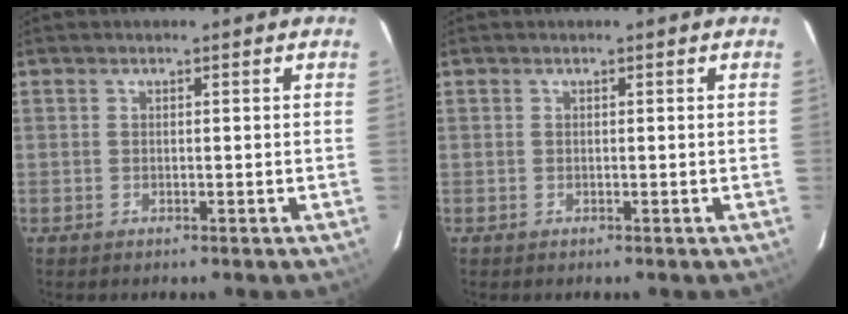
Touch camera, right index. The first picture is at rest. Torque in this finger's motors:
{"motor_torque": [0.00, 0.00, 0.00, 0.00]}